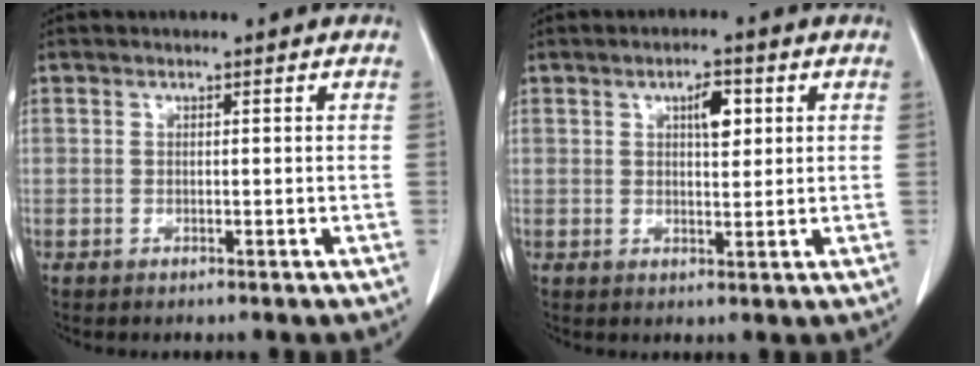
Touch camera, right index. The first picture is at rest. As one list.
[{"total": 3.8, "force": [1.4, 1.4, 3.3], "torque": [-0.053, 0.004, 0.022]}]